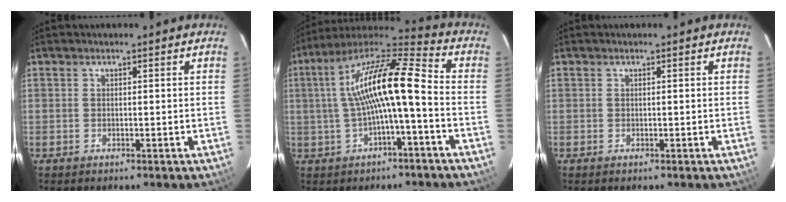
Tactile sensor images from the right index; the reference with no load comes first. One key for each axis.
{"total": 15.2, "fx": -0.8, "fy": 2.6, "fz": 14.9, "tx": -0.276, "ty": 0.027, "tz": -0.017}
{"total": 0.0}